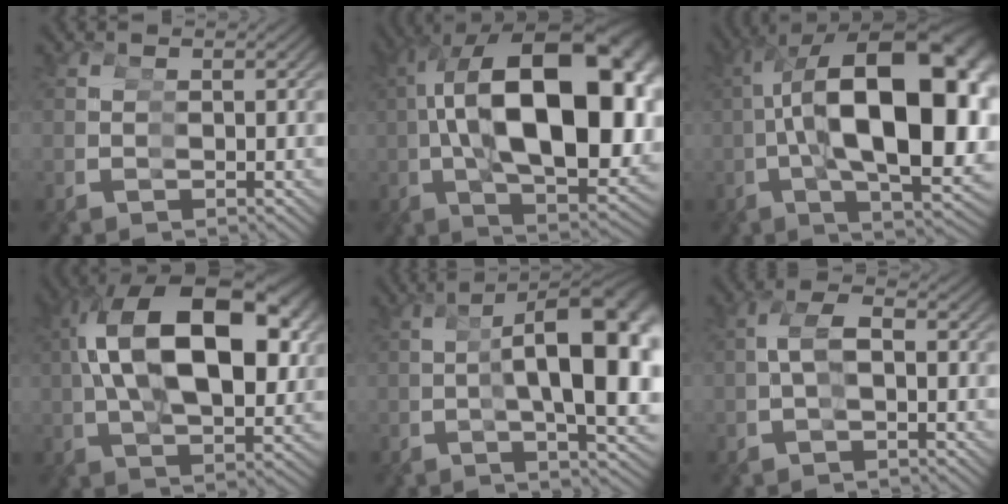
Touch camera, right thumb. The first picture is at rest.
{"total": 23.2, "force": [0.6, 12.2, 19.7], "torque": [-0.325, -0.050, 0.034]}
{"total": 20.9, "force": [0.7, 10.2, 18.3], "torque": [-0.296, -0.043, 0.030]}
{"total": 15.1, "force": [2.1, 8.2, 12.5], "torque": [-0.225, -0.013, 0.046]}
{"total": 14.0, "force": [0.7, 5.6, 12.8], "torque": [-0.165, 0.000, 0.008]}
{"total": 2.6, "force": [-0.1, 1.2, 2.3], "torque": [-0.047, 0.005, -0.003]}